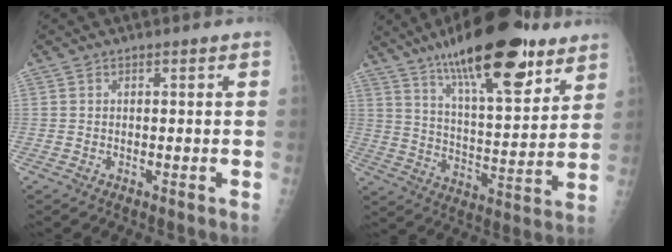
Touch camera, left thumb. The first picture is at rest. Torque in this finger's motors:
{"motor_torque": [1.06, 0.20, 1.47, -1.31, 0.44]}